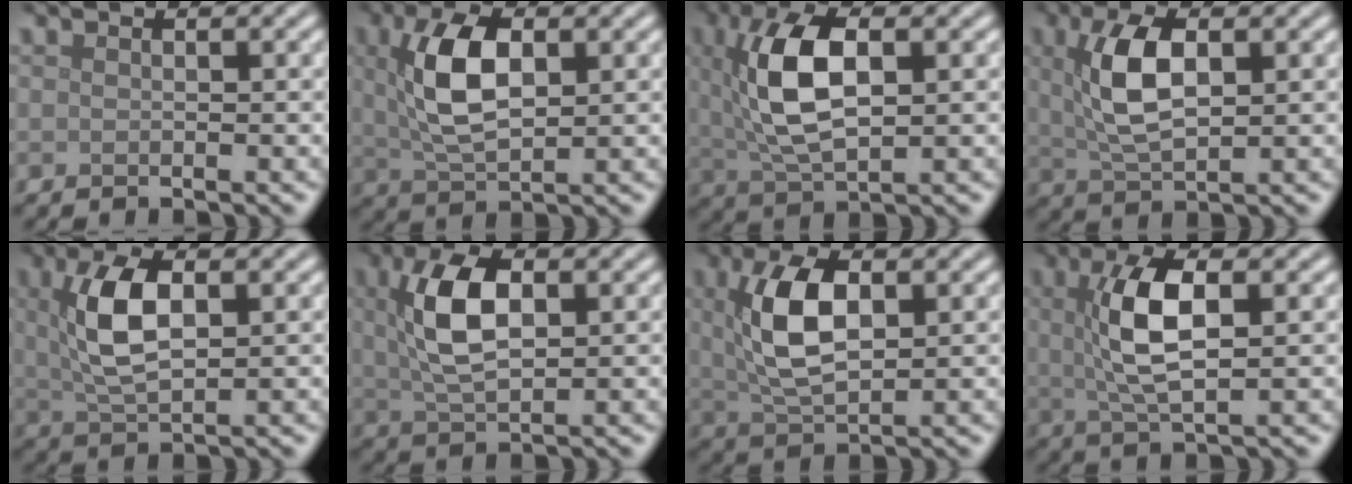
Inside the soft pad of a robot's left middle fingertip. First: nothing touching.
{"total": 6.4, "force": [1.4, 3.1, 5.5], "torque": [-0.114, 0.007, 0.028]}
{"total": 7.9, "force": [1.5, 3.6, 6.9], "torque": [-0.142, 0.009, 0.026]}
{"total": 5.7, "force": [1.3, 2.5, 5.0], "torque": [-0.105, 0.006, 0.025]}
{"total": 5.9, "force": [1.3, 2.6, 5.1], "torque": [-0.107, 0.007, 0.025]}
{"total": 6.4, "force": [1.4, 3.1, 5.4], "torque": [-0.110, 0.009, 0.026]}
{"total": 6.7, "force": [1.4, 3.2, 5.7], "torque": [-0.118, 0.007, 0.029]}
{"total": 6.2, "force": [1.1, 2.1, 5.7], "torque": [-0.117, 0.008, 0.020]}